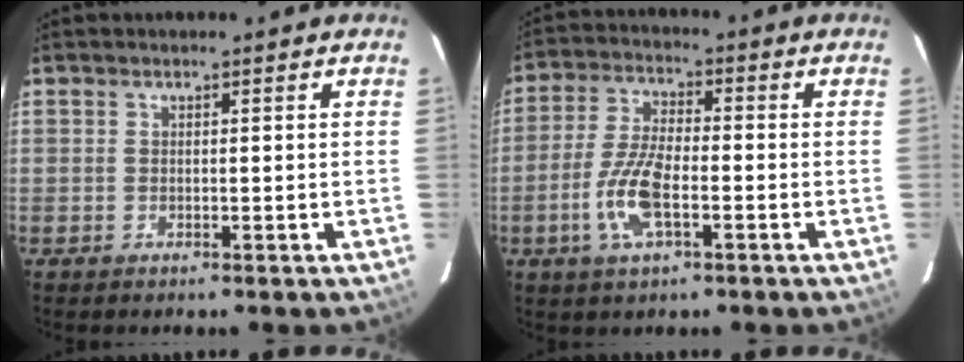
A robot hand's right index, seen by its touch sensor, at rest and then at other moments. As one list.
[{"total": 9.4, "force": [-3.4, 3.3, 8.1], "torque": [-0.174, 0.000, -0.067]}]